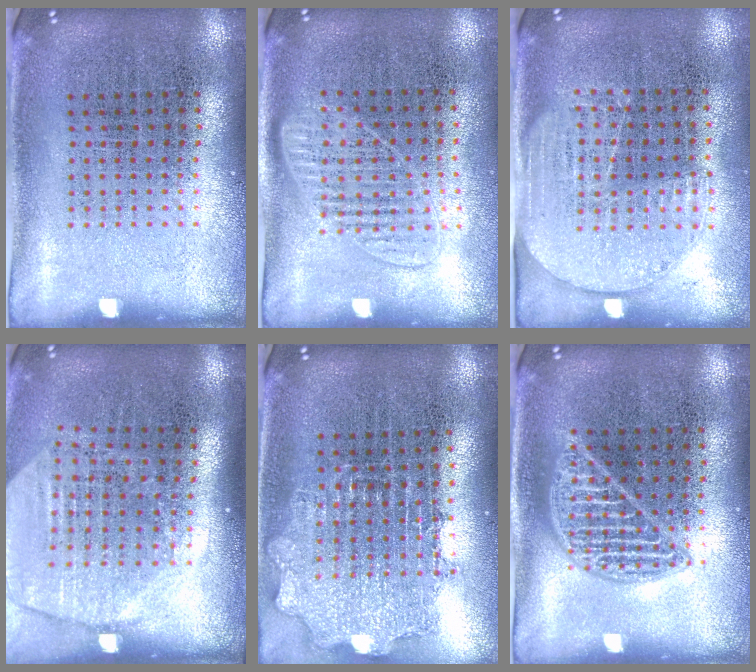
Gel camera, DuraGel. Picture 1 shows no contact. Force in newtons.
{"total": 1.3, "press": 1.2, "slide": 0.6}
{"total": 1.4, "press": 1.2, "slide": 0.7}
{"total": 2.0, "press": 1.8, "slide": 1.0}
{"total": 1.7, "press": 1.4, "slide": 1.0}
{"total": 2.2, "press": 2.2, "slide": 0.3}